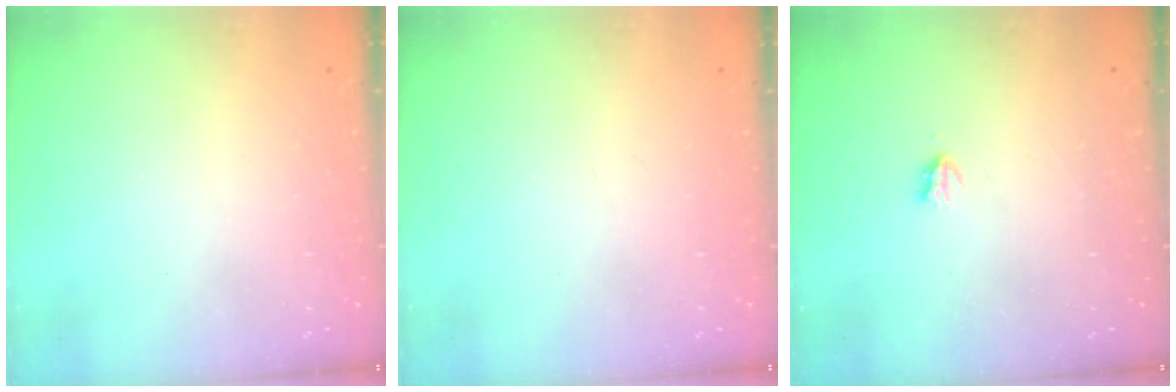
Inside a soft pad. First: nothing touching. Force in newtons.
{"total": 0.0}
{"total": 1.9, "press": 1.8, "slide": 0.4}